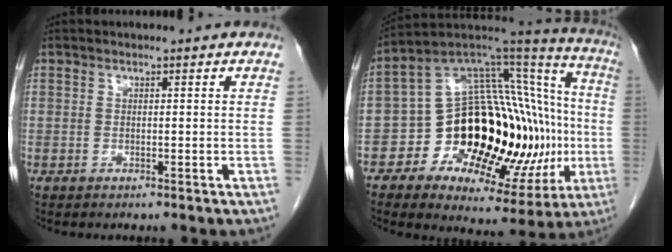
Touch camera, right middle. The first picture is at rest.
{"total": 27.7, "force": [-4.1, 11.3, 25.0], "torque": [-0.322, 0.042, -0.049]}